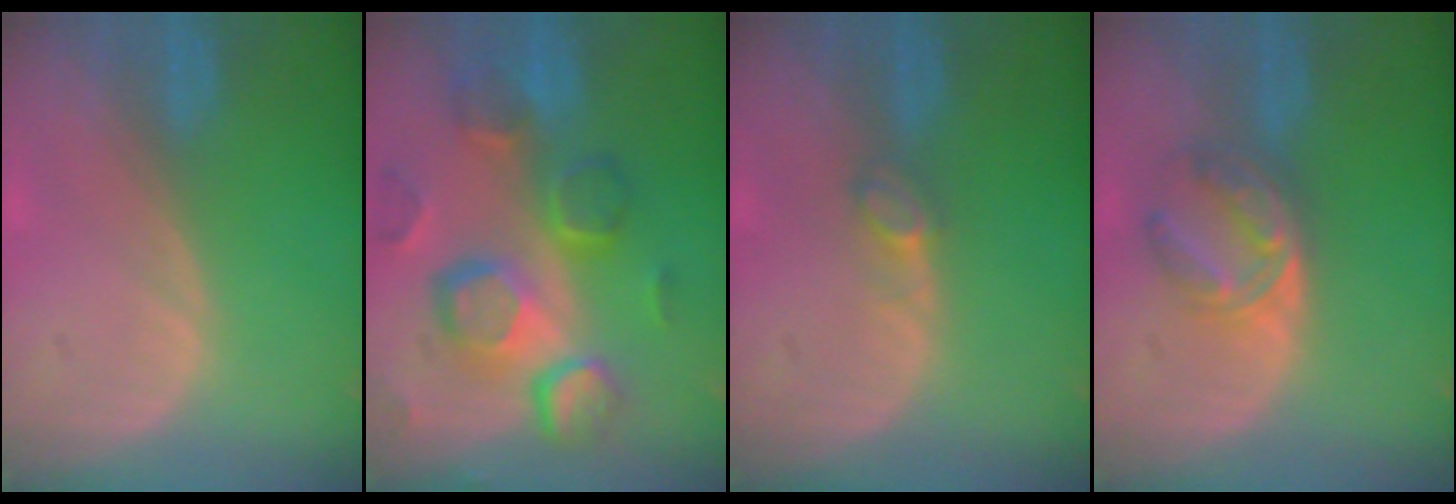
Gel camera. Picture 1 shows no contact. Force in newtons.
{"total": 12.2, "press": 10.7, "slide": 6.0}
{"total": 2.0, "press": 1.9, "slide": 0.2}
{"total": 5.8, "press": 5.5, "slide": 1.8}